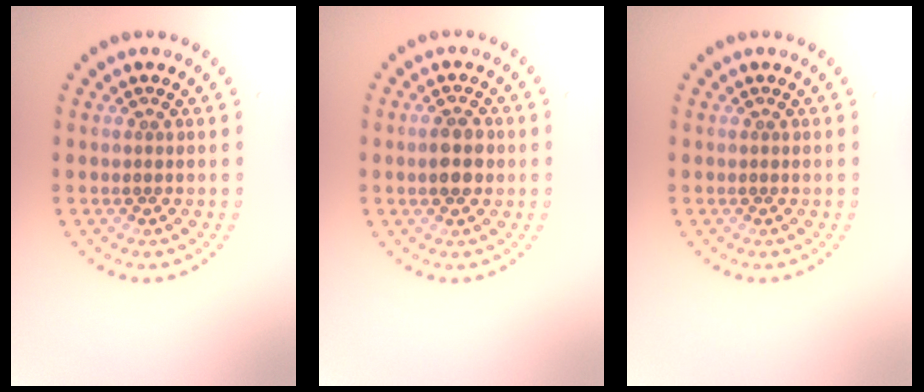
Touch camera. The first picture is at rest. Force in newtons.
{"total": 2.8, "press": 2.8, "slide": 0.2}
{"total": 0.0}